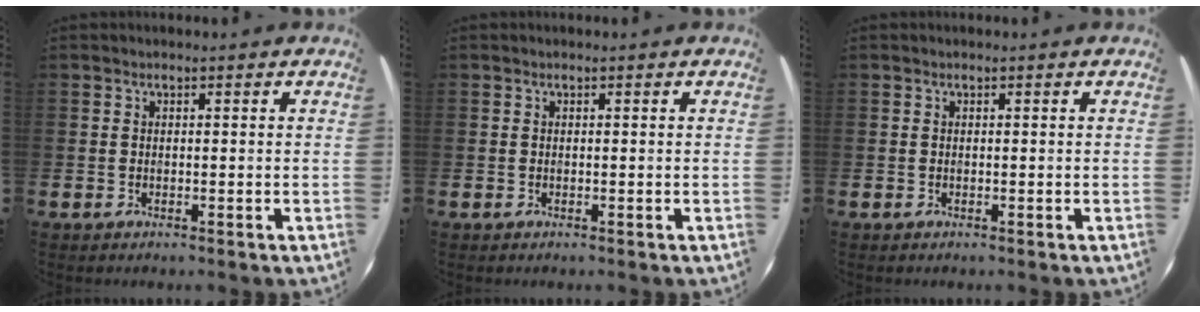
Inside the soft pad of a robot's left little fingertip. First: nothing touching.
{"total": 0.0}
{"total": 0.0}